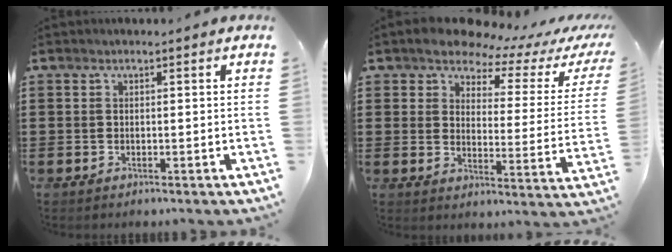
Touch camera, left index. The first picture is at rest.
{"total": 6.0, "force": [5.6, 1.7, 1.5], "torque": [-0.058, -0.035, 0.095]}